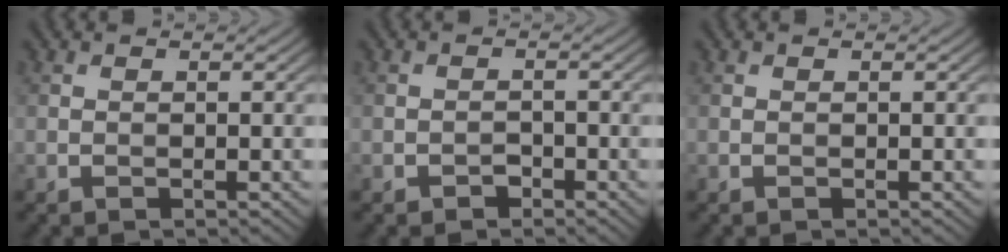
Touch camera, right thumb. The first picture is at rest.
{"total": 1.3, "force": [-1.0, 0.7, 0.5], "torque": [-0.006, 0.003, -0.019]}
{"total": 0.0}